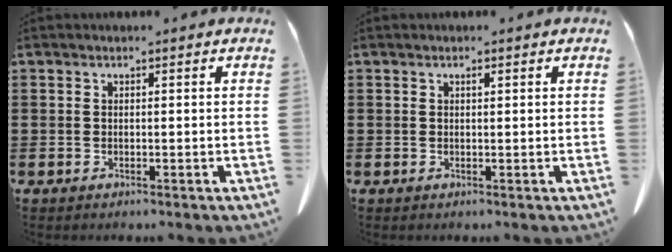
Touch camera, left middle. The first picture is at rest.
{"total": 0.6, "force": [0.3, 0.1, 0.4], "torque": [-0.010, -0.001, 0.006]}